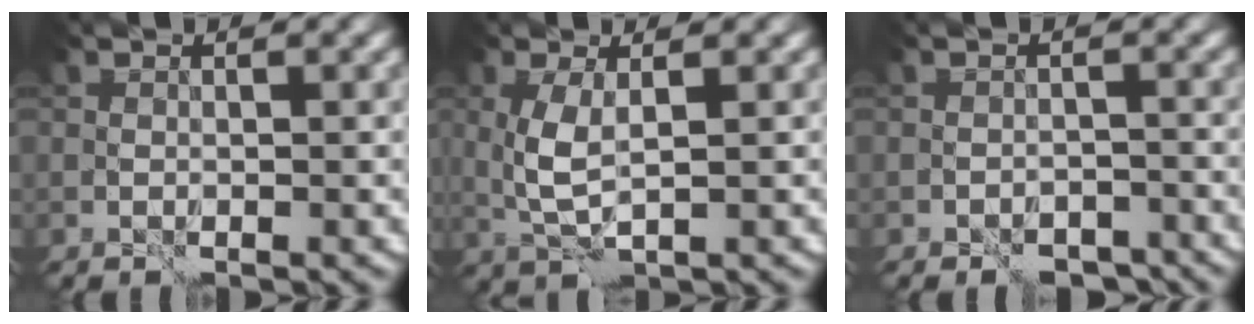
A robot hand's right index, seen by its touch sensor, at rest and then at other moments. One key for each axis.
{"total": 2.7, "fx": 0.8, "fy": 0.7, "fz": 2.5, "tx": -0.062, "ty": -0.003, "tz": 0.018}
{"total": 3.4, "fx": -2.9, "fy": 1.6, "fz": 1.0, "tx": -0.006, "ty": 0.001, "tz": -0.043}